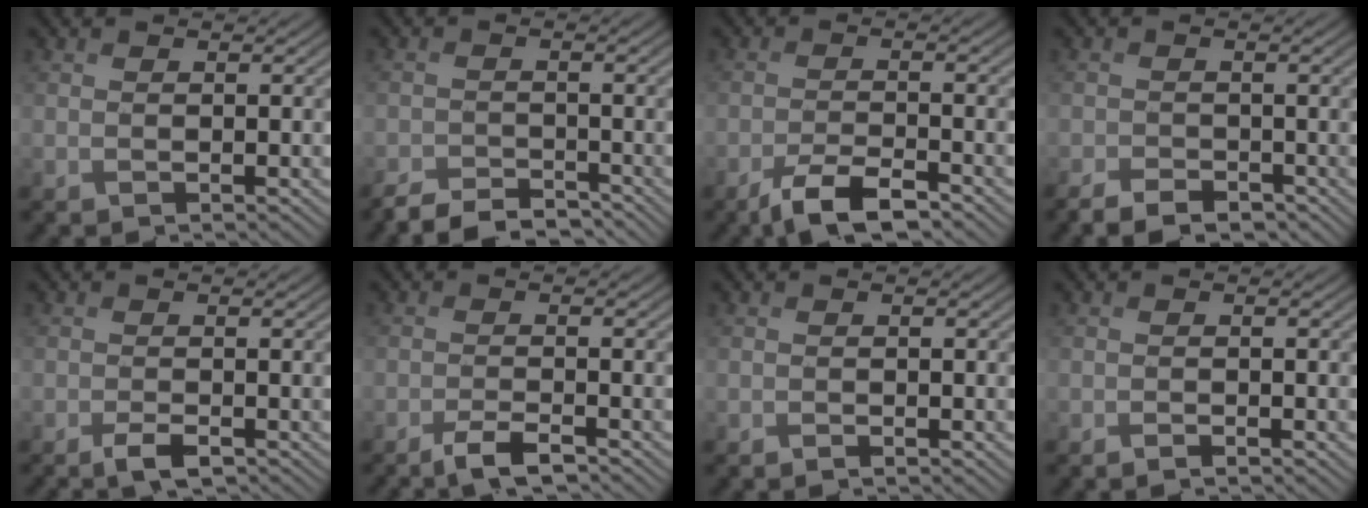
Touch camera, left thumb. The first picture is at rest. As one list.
[{"total": 5.0, "force": [-4.5, 1.8, 1.3], "torque": [-0.014, -0.011, -0.084]}, {"total": 5.1, "force": [-3.8, 1.7, 3.0], "torque": [-0.054, -0.002, -0.072]}, {"total": 4.0, "force": [-3.0, 2.3, 1.4], "torque": [-0.018, -0.011, -0.059]}, {"total": 2.5, "force": [-1.8, 1.2, 1.3], "torque": [-0.022, -0.002, -0.034]}, {"total": 3.6, "force": [-2.8, 1.1, 2.0], "torque": [-0.029, 0.004, -0.057]}, {"total": 0.8, "force": [-0.5, 0.6, -0.1], "torque": [0.009, -0.002, -0.009]}, {"total": 1.0, "force": [-0.8, 0.6, 0.1], "torque": [0.004, -0.002, -0.015]}]